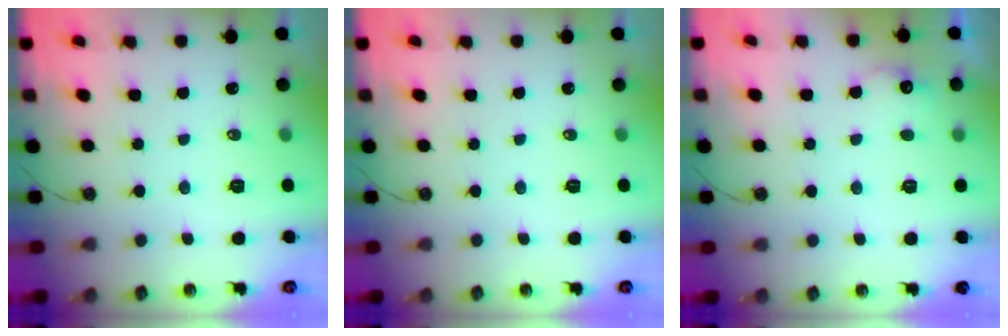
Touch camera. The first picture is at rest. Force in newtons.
{"total": 0.0}
{"total": 7.0, "press": 6.9, "slide": 1.2}